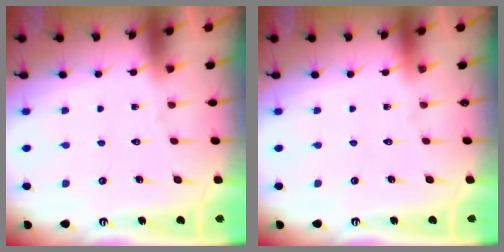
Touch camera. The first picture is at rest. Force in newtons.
{"total": 0.0}